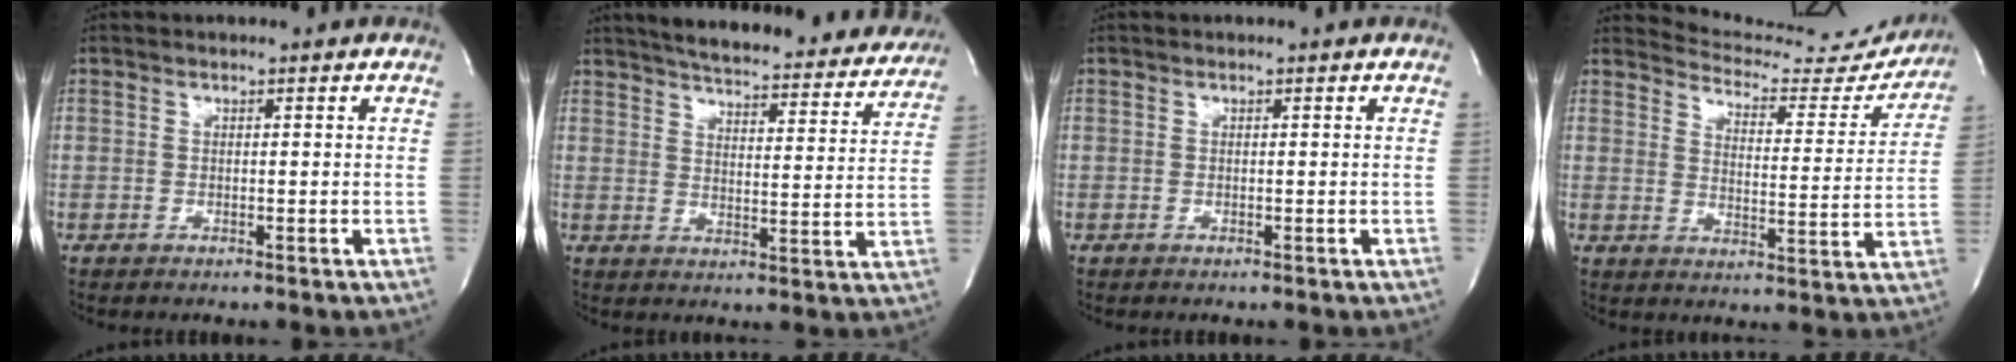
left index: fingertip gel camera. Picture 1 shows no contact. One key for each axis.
{"total": 26.9, "fx": 24.6, "fy": 5.5, "fz": 9.3, "tx": -0.141, "ty": -0.051, "tz": 0.293}
{"total": 0.0}
{"total": 15.5, "fx": 15.2, "fy": 2.6, "fz": 1.1, "tx": -0.001, "ty": -0.062, "tz": 0.178}